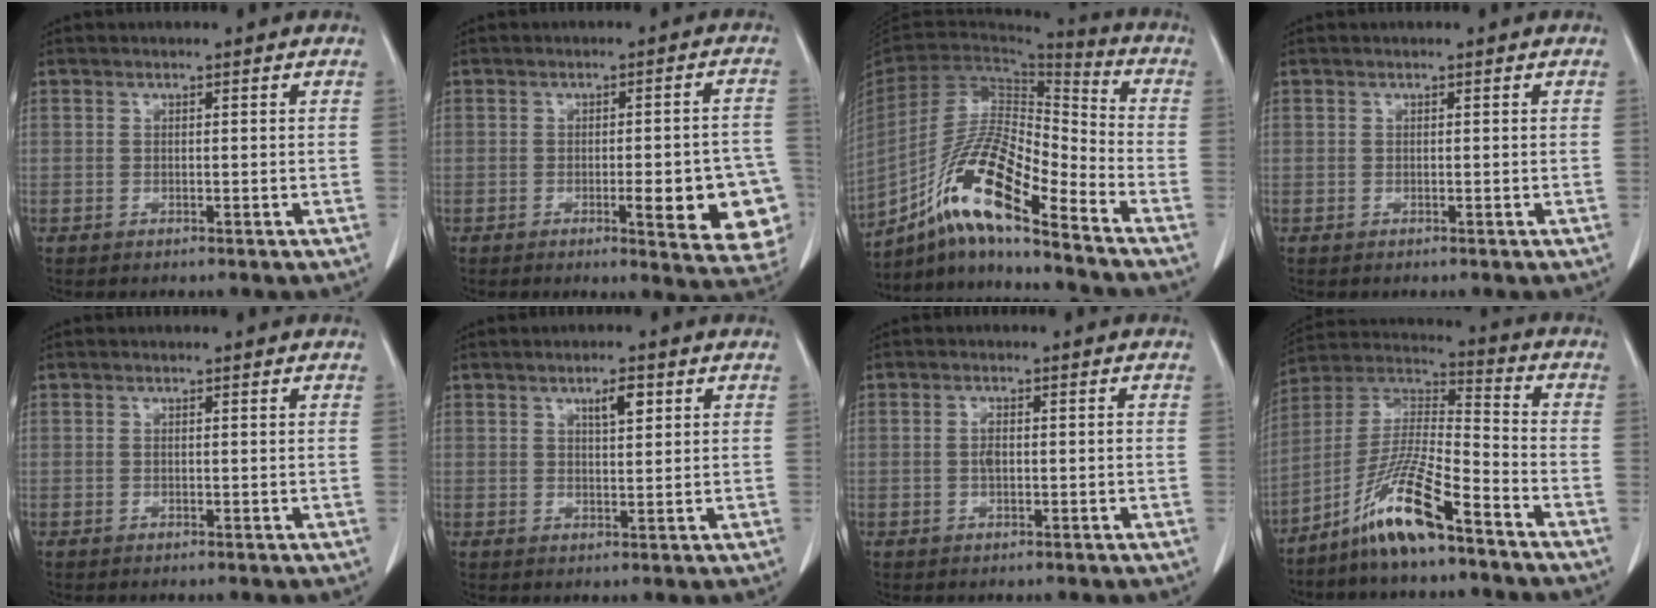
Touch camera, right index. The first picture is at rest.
{"total": 12.5, "force": [-3.9, 2.5, 11.6], "torque": [-0.076, 0.011, -0.040]}
{"total": 16.5, "force": [-10.6, 2.2, 12.4], "torque": [-0.238, -0.001, -0.192]}
{"total": 0.0}
{"total": 0.0}
{"total": 3.1, "force": [1.6, 0.8, 2.6], "torque": [-0.043, -0.001, 0.026]}
{"total": 2.0, "force": [-0.2, 0.8, 1.8], "torque": [-0.039, 0.002, -0.002]}
{"total": 12.5, "force": [-8.4, 0.8, 9.2], "torque": [-0.191, -0.004, -0.161]}